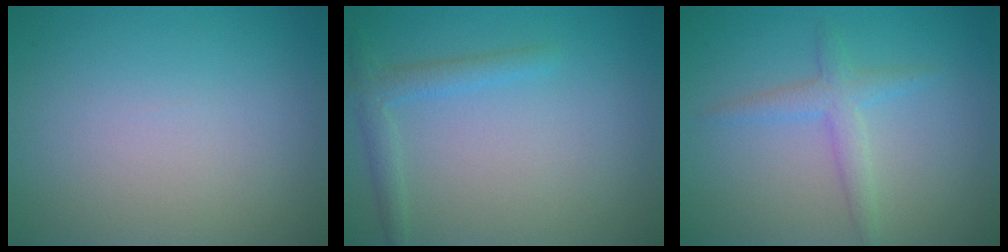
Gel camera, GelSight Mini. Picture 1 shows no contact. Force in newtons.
{"total": 1.9, "press": 1.9, "slide": 0.1}
{"total": 2.2, "press": 2.2, "slide": 0.1}